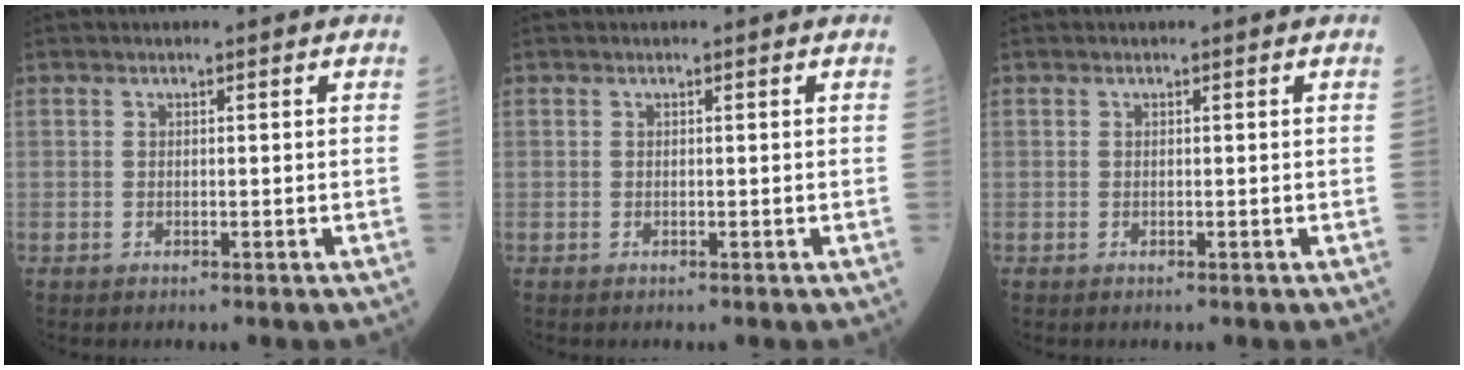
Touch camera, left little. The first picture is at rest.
{"total": 0.0}
{"total": 0.0}